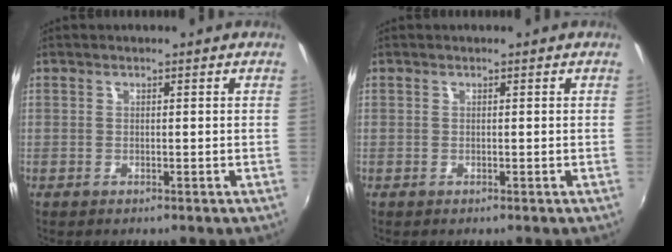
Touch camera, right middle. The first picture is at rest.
{"total": 0.0}